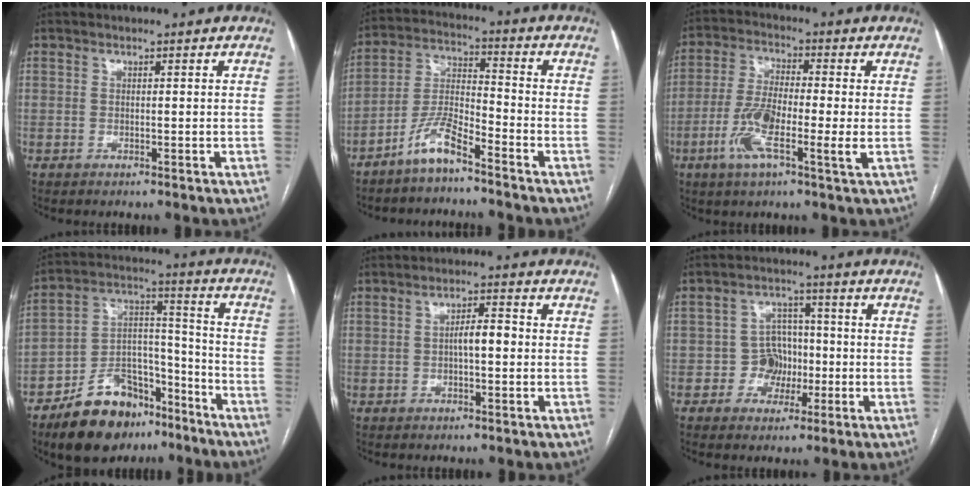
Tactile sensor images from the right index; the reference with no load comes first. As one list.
[{"total": 7.3, "force": [-5.5, 1.2, 4.8], "torque": [-0.109, -0.004, -0.113]}, {"total": 10.1, "force": [-2.5, 1.4, 9.6], "torque": [-0.196, 0.000, -0.053]}, {"total": 15.9, "force": [-11.2, 8.2, 7.7], "torque": [-0.131, 0.040, -0.185]}, {"total": 3.6, "force": [-0.3, 1.0, 3.5], "torque": [-0.058, 0.012, -0.004]}, {"total": 5.7, "force": [-1.3, 5.2, 2.0], "torque": [-0.026, 0.022, -0.020]}]